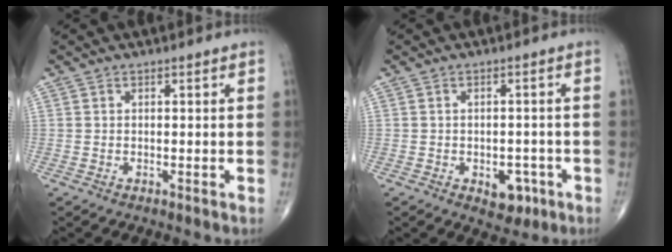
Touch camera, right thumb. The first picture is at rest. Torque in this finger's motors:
{"motor_torque": [0.71, 0.69, 0.13, -0.35, -0.03]}